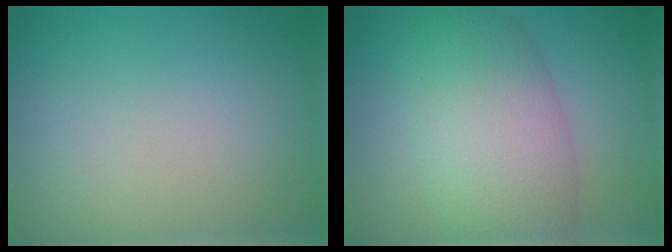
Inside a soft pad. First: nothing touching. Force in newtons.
{"total": 7.7, "press": 7.7, "slide": 0.3}